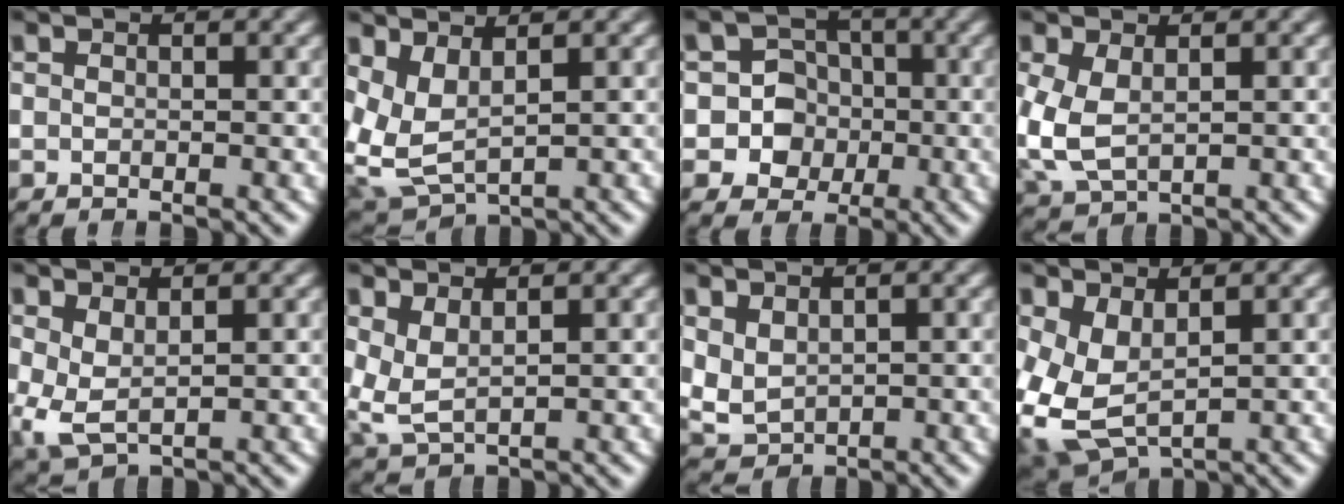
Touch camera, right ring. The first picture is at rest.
{"total": 6.5, "force": [1.1, 5.3, 3.6], "torque": [-0.113, -0.029, 0.031]}
{"total": 9.8, "force": [-1.8, 9.2, 2.9], "torque": [-0.091, -0.043, -0.026]}
{"total": 4.4, "force": [-0.1, 3.4, 2.8], "torque": [-0.093, -0.025, 0.020]}
{"total": 3.3, "force": [0.1, 2.5, 2.2], "torque": [-0.074, -0.031, 0.021]}
{"total": 3.6, "force": [0.9, 2.9, 2.0], "torque": [-0.079, -0.024, 0.028]}
{"total": 3.1, "force": [0.8, 2.7, 1.3], "torque": [-0.057, -0.025, 0.035]}
{"total": 7.6, "force": [-1.2, 6.2, 4.2], "torque": [-0.129, -0.050, 0.004]}